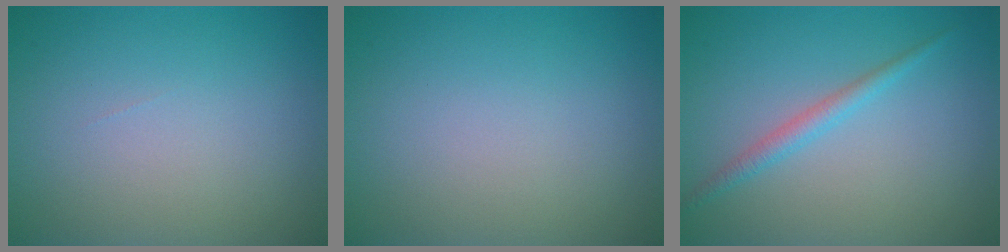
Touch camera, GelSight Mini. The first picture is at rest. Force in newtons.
{"total": 0.0}
{"total": 1.7, "press": 1.7, "slide": 0.1}